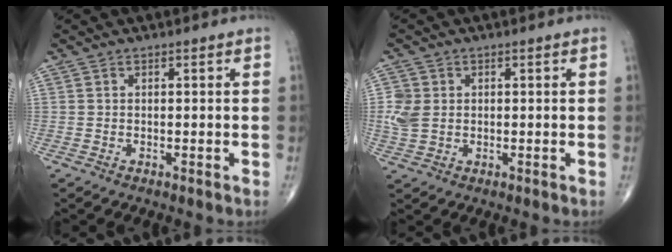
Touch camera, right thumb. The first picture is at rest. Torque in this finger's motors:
{"motor_torque": [0.07, 0.05, 0.37, 0.20, 0.02]}